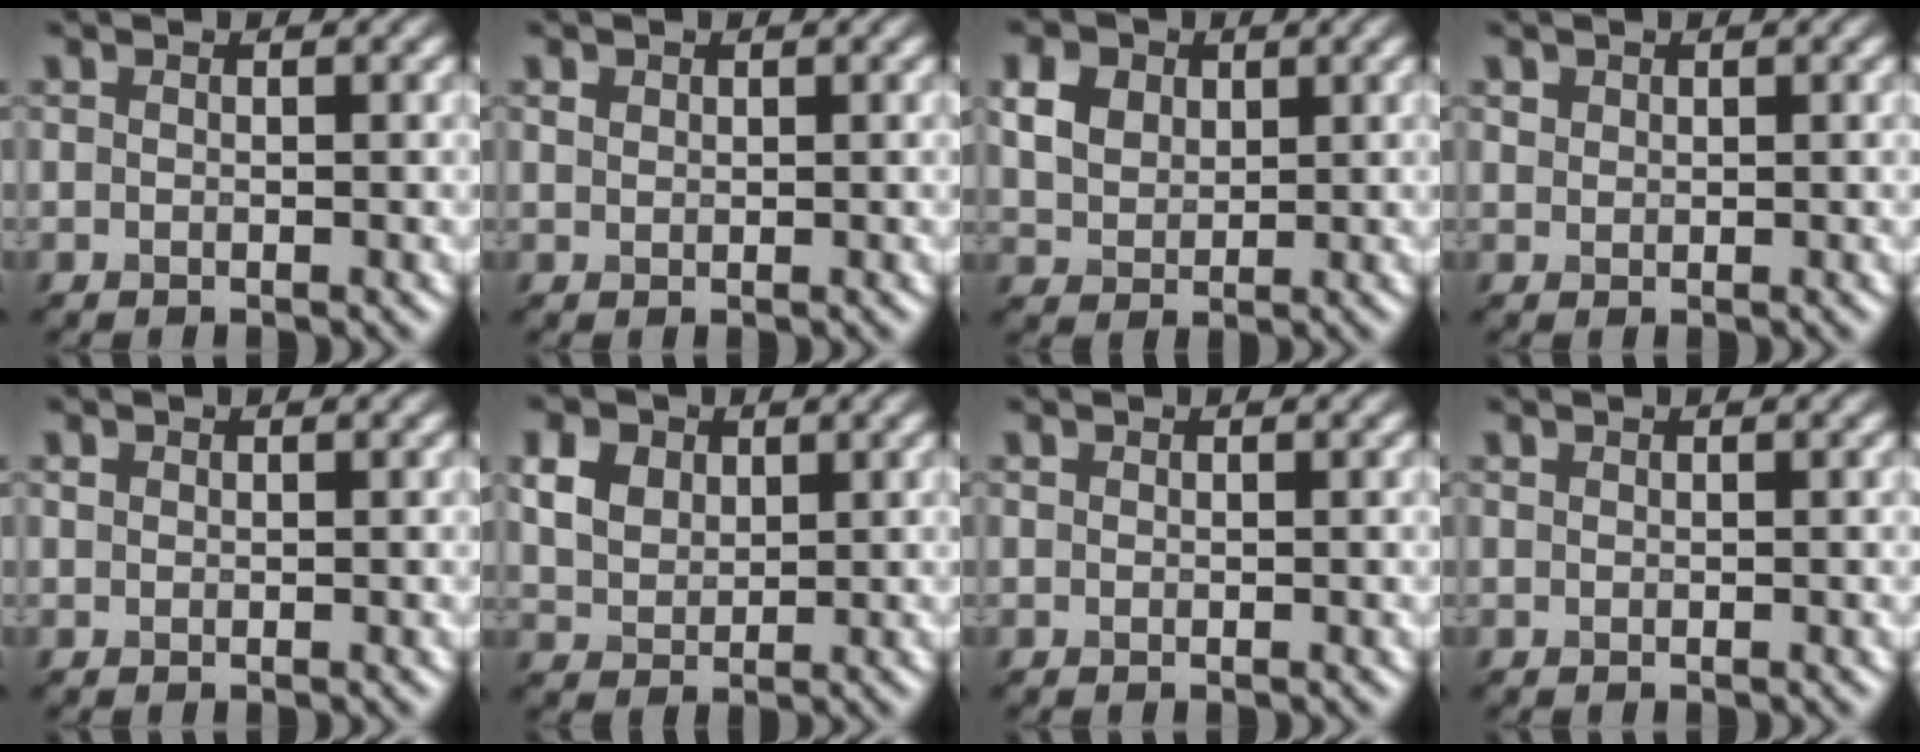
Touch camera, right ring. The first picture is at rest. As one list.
[{"total": 1.1, "force": [-0.1, -0.6, -0.9], "torque": [-0.005, -0.001, 0.025]}, {"total": 3.8, "force": [2.1, 2.7, 1.6], "torque": [-0.079, 0.015, 0.065]}, {"total": 1.2, "force": [0.0, -0.6, -1.1], "torque": [-0.002, -0.001, 0.026]}, {"total": 1.1, "force": [-0.3, -0.7, -0.8], "torque": [-0.008, -0.001, 0.018]}, {"total": 4.3, "force": [2.5, 2.9, 1.8], "torque": [-0.089, 0.016, 0.071]}, {"total": 0.7, "force": [-0.1, -0.5, -0.5], "torque": [-0.003, -0.004, 0.007]}, {"total": 0.8, "force": [-0.1, -0.6, -0.5], "torque": [-0.003, -0.003, 0.010]}]